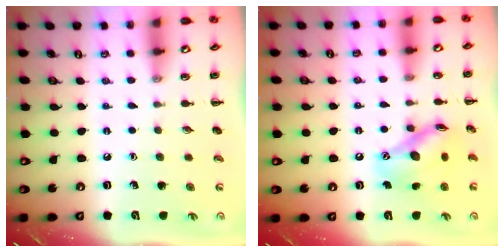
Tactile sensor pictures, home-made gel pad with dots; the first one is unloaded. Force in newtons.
{"total": 14.3, "press": 14.1, "slide": 2.2}